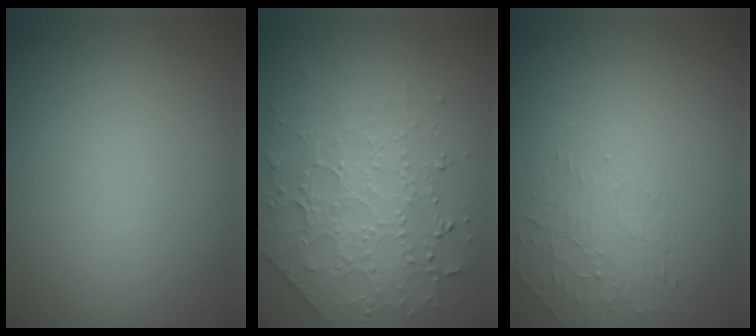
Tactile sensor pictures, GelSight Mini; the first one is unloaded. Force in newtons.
{"total": 3.8, "press": 3.3, "slide": 1.8}
{"total": 1.8, "press": 0.5, "slide": 1.7}